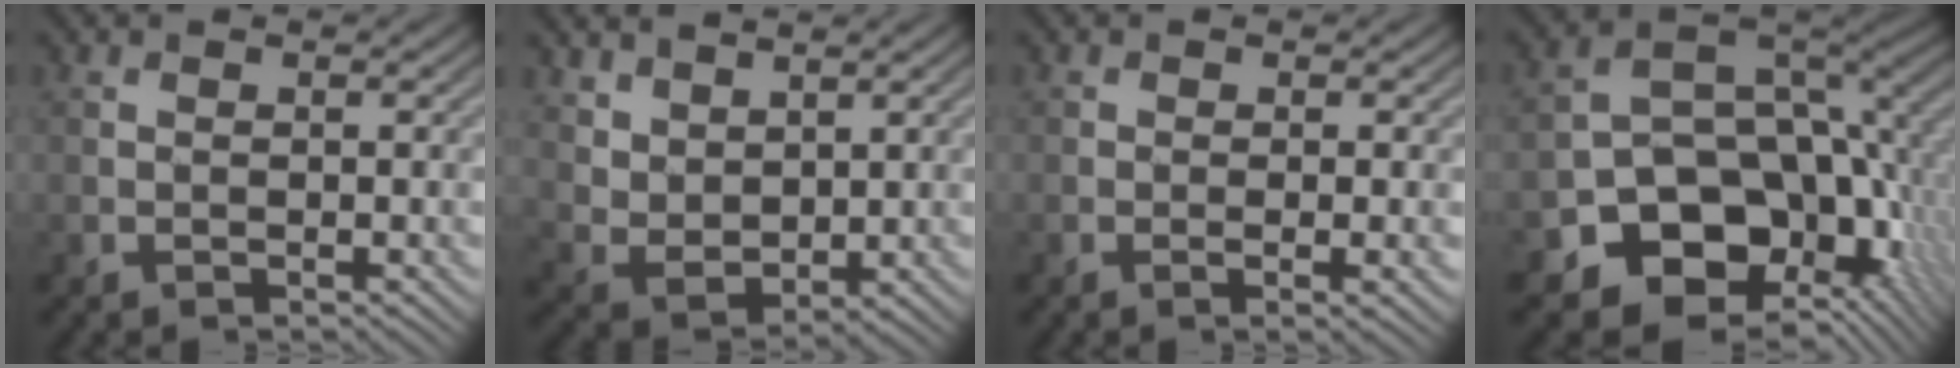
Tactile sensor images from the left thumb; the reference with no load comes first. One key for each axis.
{"total": 5.4, "fx": 3.5, "fy": 3.2, "fz": 2.6, "tx": -0.071, "ty": -0.015, "tz": 0.084}
{"total": 1.9, "fx": -0.5, "fy": 0.4, "fz": 1.8, "tx": -0.032, "ty": -0.004, "tz": -0.008}
{"total": 15.3, "fx": -5.2, "fy": 11.5, "fz": 8.8, "tx": -0.152, "ty": -0.042, "tz": -0.076}